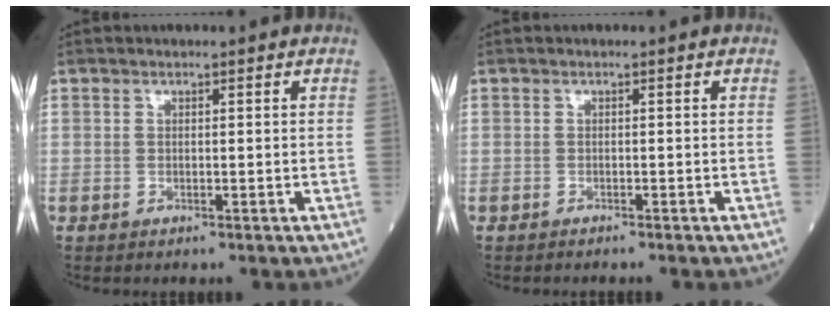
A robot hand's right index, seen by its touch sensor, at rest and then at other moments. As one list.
[{"total": 1.5, "force": [-1.4, 0.0, 0.6], "torque": [-0.009, -0.001, -0.017]}]